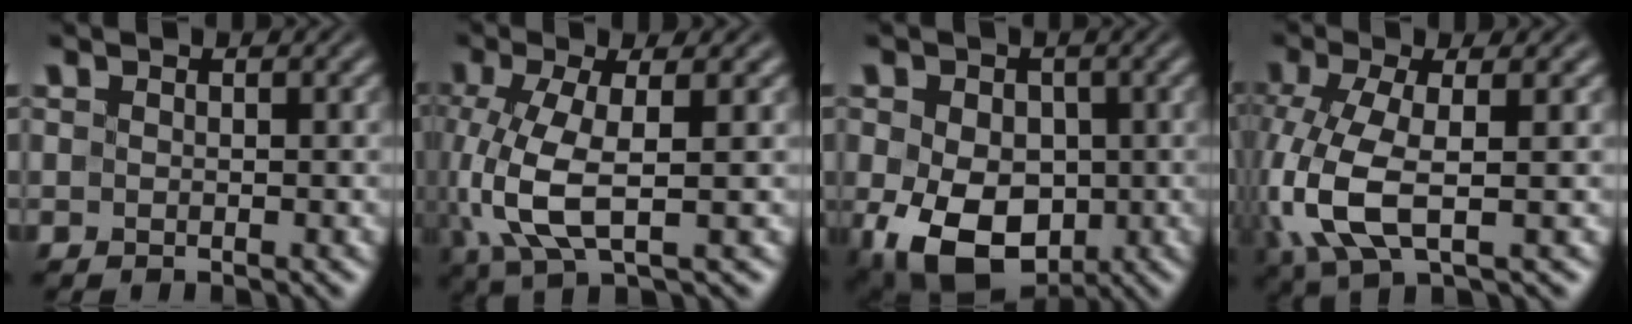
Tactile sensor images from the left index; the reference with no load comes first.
{"total": 6.4, "force": [-0.4, 2.1, 6.0], "torque": [-0.144, -0.006, -0.006]}
{"total": 10.3, "force": [-2.4, 7.2, 7.0], "torque": [-0.133, -0.028, -0.043]}
{"total": 7.2, "force": [-1.4, 2.7, 6.5], "torque": [-0.167, -0.005, -0.030]}